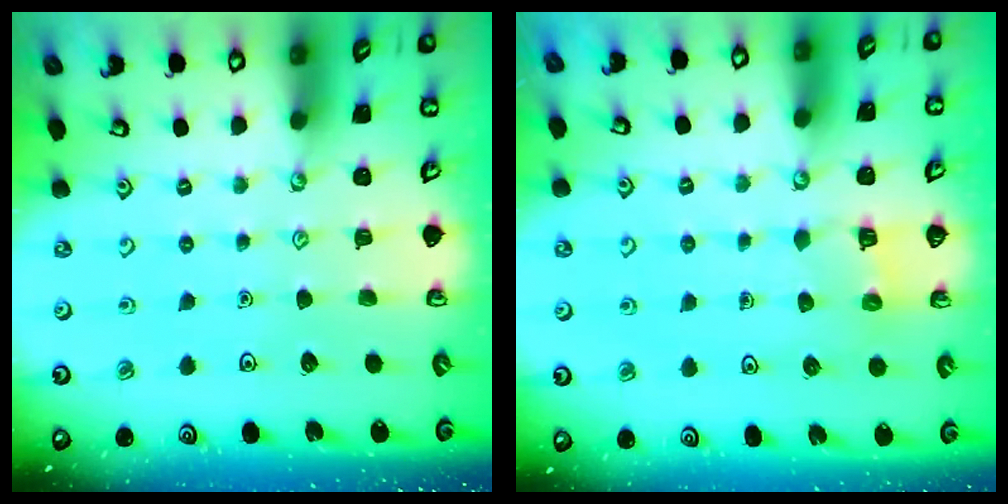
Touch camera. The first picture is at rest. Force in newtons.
{"total": 5.1, "press": 5.1, "slide": 0.3}